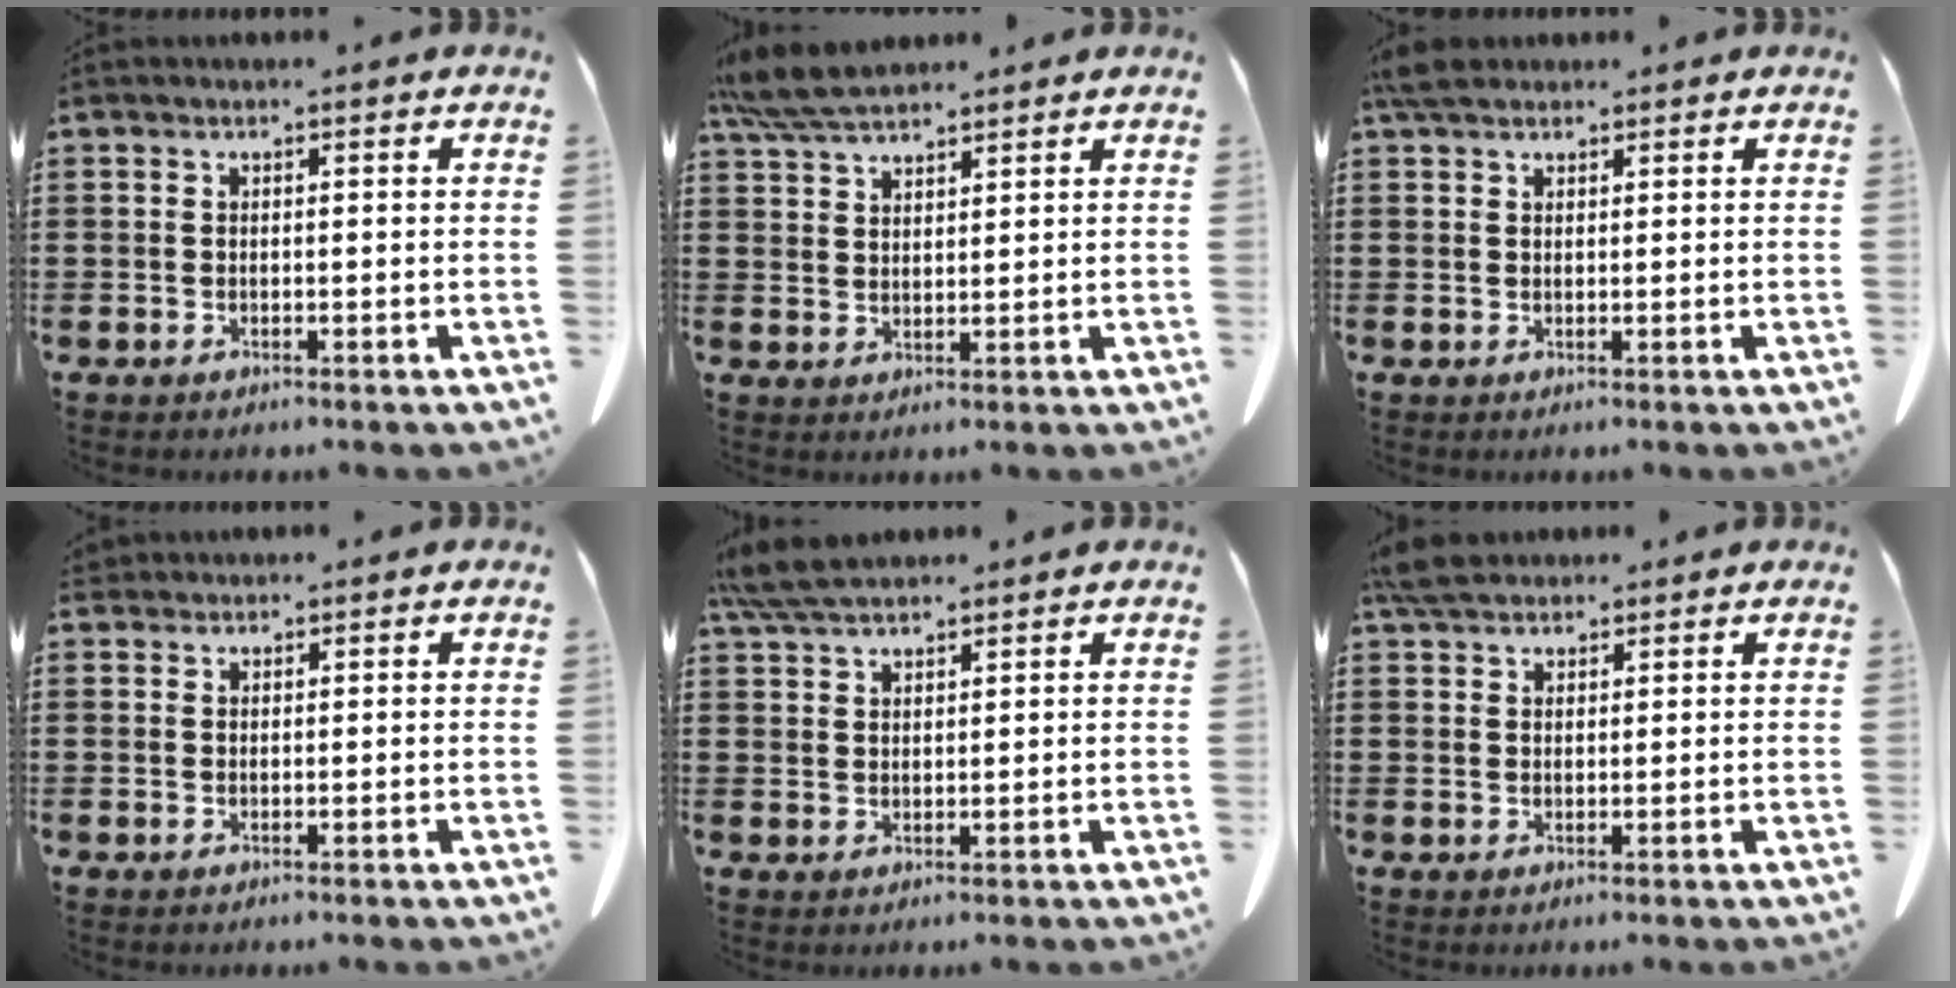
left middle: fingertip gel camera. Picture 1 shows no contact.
{"total": 5.9, "force": [5.1, 1.1, 2.7], "torque": [-0.067, -0.008, 0.098]}
{"total": 3.3, "force": [2.7, 1.4, 1.4], "torque": [-0.036, 0.006, 0.053]}
{"total": 1.0, "force": [1.0, 0.4, 0.1], "torque": [-0.006, 0.001, 0.020]}
{"total": 5.3, "force": [4.5, 0.9, 2.7], "torque": [-0.065, -0.007, 0.086]}
{"total": 4.3, "force": [3.7, 1.3, 1.7], "torque": [-0.043, 0.000, 0.072]}